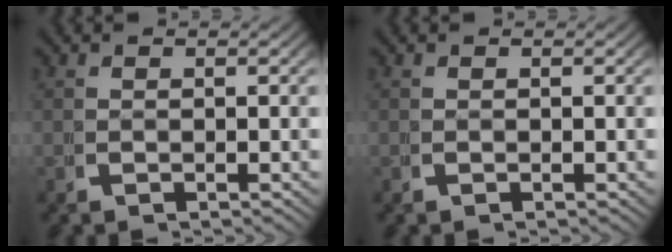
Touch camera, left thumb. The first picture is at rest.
{"total": 0.0}